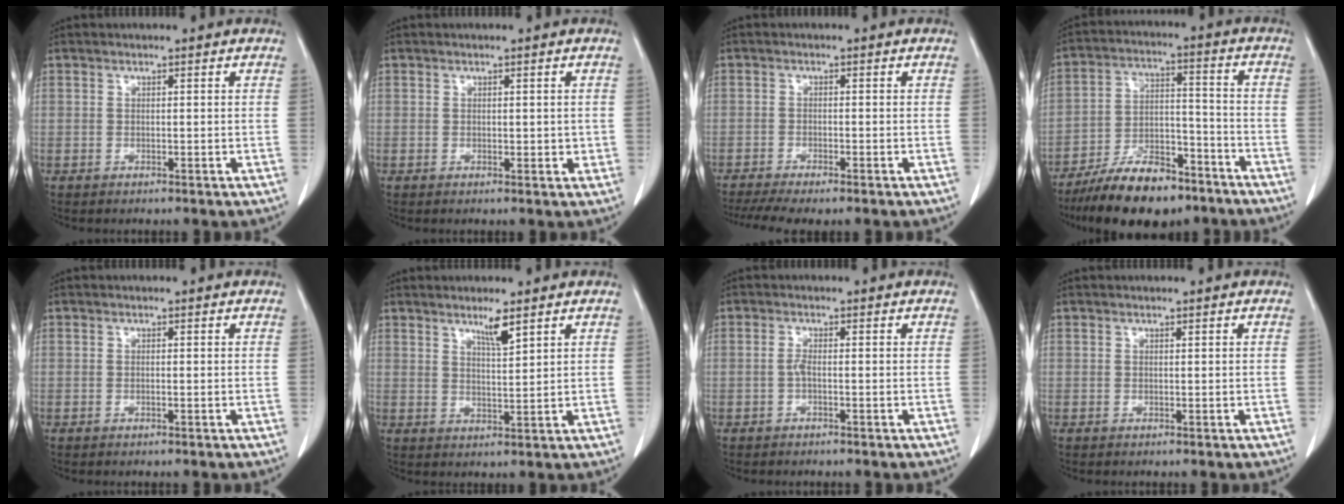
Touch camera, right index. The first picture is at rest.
{"total": 1.6, "force": [0.1, 0.9, 1.3], "torque": [-0.016, -0.003, 0.005]}
{"total": 8.2, "force": [-6.5, 1.3, 4.7], "torque": [-0.071, -0.008, -0.101]}
{"total": 14.1, "force": [-10.7, 5.1, 7.7], "torque": [-0.126, 0.014, -0.181]}
{"total": 0.0}
{"total": 3.6, "force": [2.6, 0.1, 2.5], "torque": [-0.047, -0.007, 0.049]}
{"total": 1.2, "force": [-0.3, 0.1, 1.1], "torque": [-0.024, 0.002, -0.009]}
{"total": 0.0}